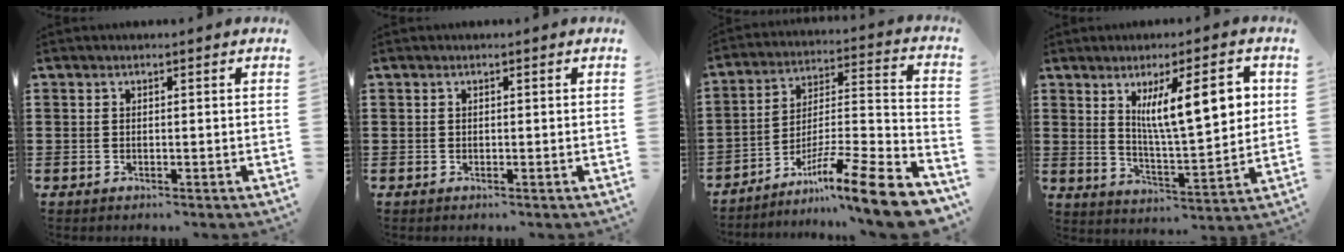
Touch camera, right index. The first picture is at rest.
{"total": 0.0}
{"total": 12.5, "force": [-9.1, 0.6, 8.5], "torque": [-0.117, 0.018, -0.167]}
{"total": 11.9, "force": [3.9, 3.2, 10.8], "torque": [-0.176, -0.001, 0.059]}